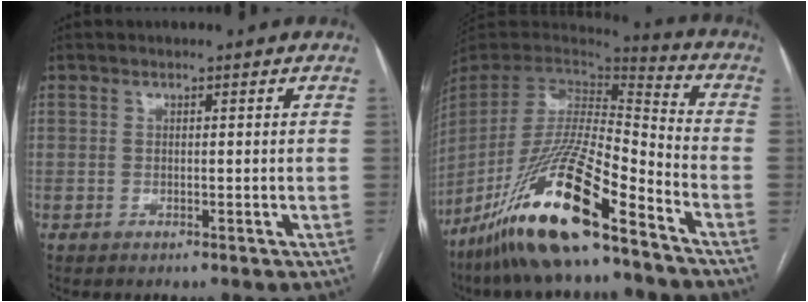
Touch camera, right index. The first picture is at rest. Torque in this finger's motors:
{"motor_torque": [1.12, -1.02, 0.73, 0.21]}